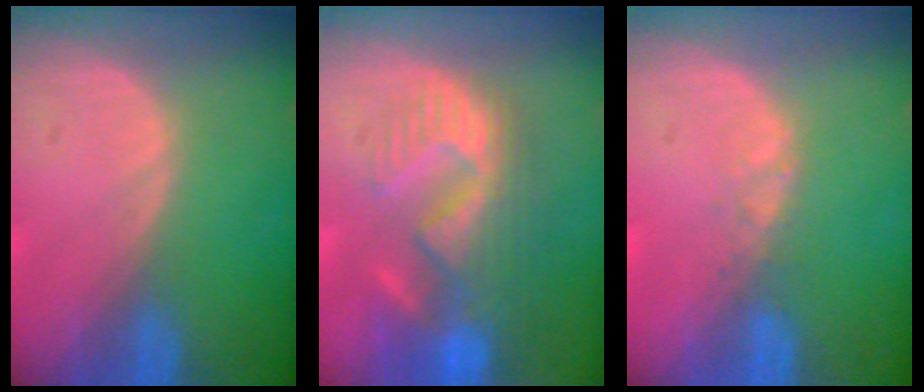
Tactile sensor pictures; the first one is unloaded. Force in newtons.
{"total": 11.0, "press": 9.7, "slide": 5.3}
{"total": 1.0, "press": 1.0, "slide": 0.2}